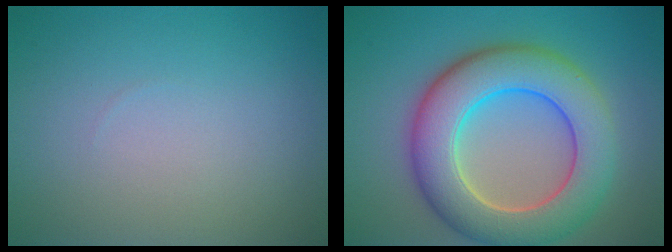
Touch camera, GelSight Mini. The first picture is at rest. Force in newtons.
{"total": 9.8, "press": 9.8, "slide": 0.4}